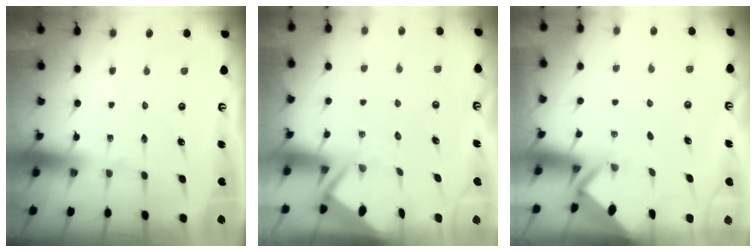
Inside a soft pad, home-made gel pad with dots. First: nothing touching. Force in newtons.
{"total": 3.2, "press": 3.2, "slide": 0.3}
{"total": 1.9, "press": 1.9, "slide": 0.2}